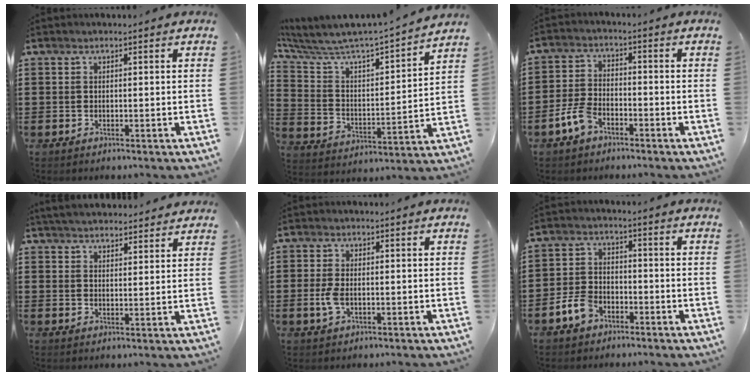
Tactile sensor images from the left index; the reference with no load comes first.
{"total": 5.1, "force": [4.8, 0.5, 1.7], "torque": [-0.062, -0.053, 0.073]}
{"total": 4.9, "force": [-3.0, 2.4, 3.0], "torque": [-0.077, 0.005, -0.063]}
{"total": 3.8, "force": [3.8, 0.1, 0.4], "torque": [-0.019, -0.012, 0.071]}
{"total": 3.0, "force": [-0.5, 1.5, 2.6], "torque": [-0.062, -0.003, -0.012]}
{"total": 4.8, "force": [-2.9, 2.9, 2.6], "torque": [-0.065, 0.005, -0.059]}